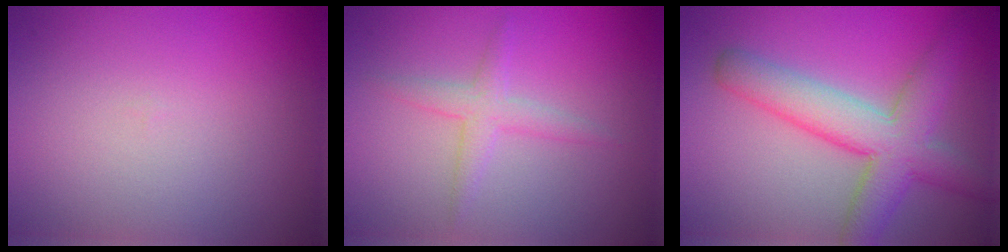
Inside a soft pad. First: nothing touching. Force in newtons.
{"total": 2.2, "press": 2.2, "slide": 0.1}
{"total": 6.8, "press": 6.8, "slide": 0.2}